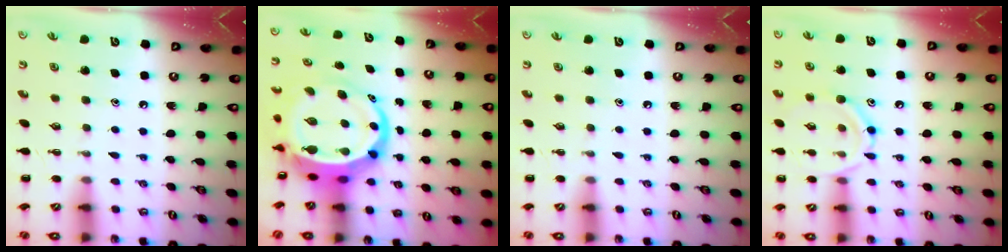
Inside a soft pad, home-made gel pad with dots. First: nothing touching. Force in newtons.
{"total": 11.8, "press": 11.4, "slide": 3.3}
{"total": 0.0}
{"total": 11.6, "press": 11.5, "slide": 0.7}